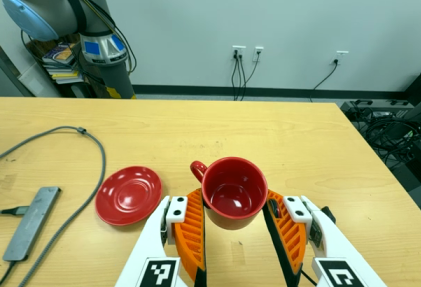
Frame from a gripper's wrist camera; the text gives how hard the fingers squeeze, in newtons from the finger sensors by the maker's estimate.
{"total": 6.4, "left": 6.6, "right": 6.2}